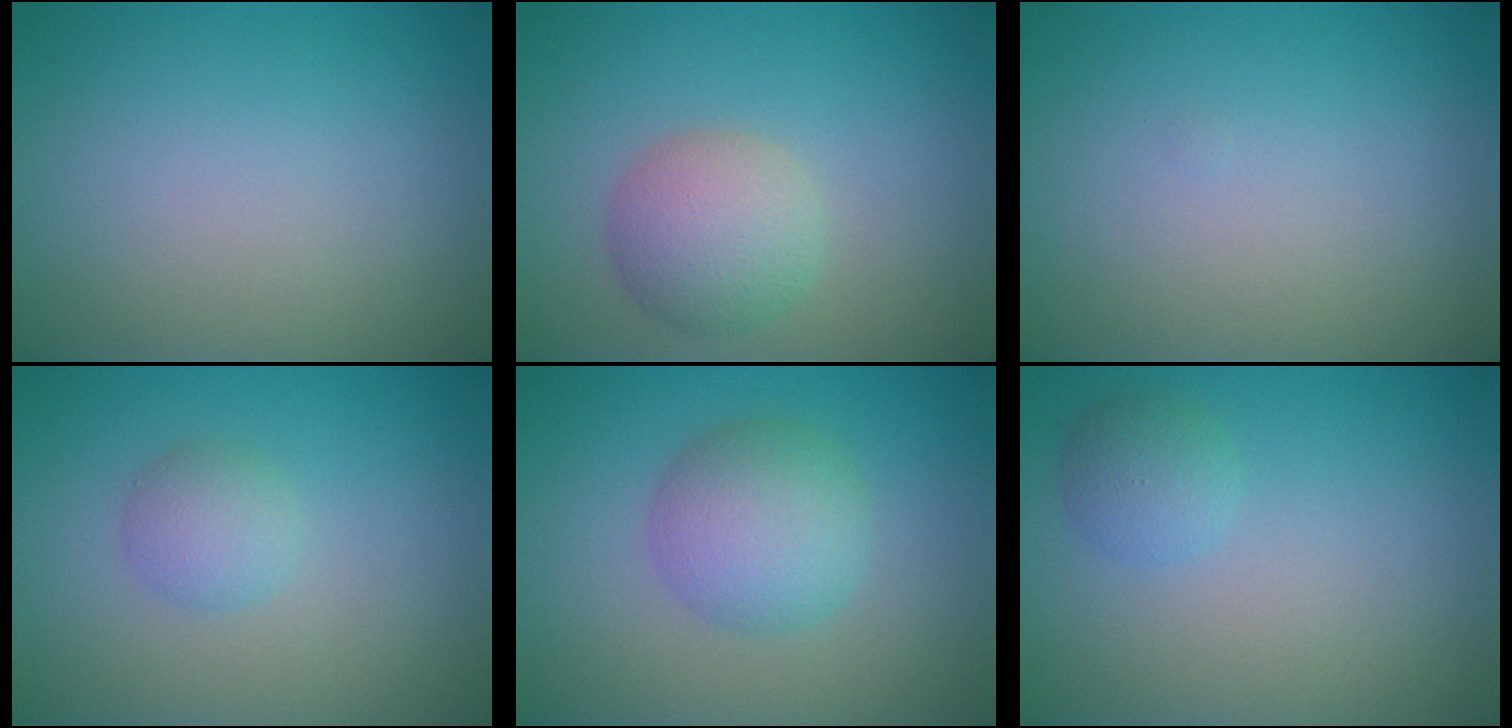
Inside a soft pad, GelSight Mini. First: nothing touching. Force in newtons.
{"total": 4.1, "press": 4.1, "slide": 0.2}
{"total": 0.0}
{"total": 2.0, "press": 2.0, "slide": 0.0}
{"total": 4.7, "press": 4.7, "slide": 0.1}
{"total": 1.8, "press": 1.8, "slide": 0.1}